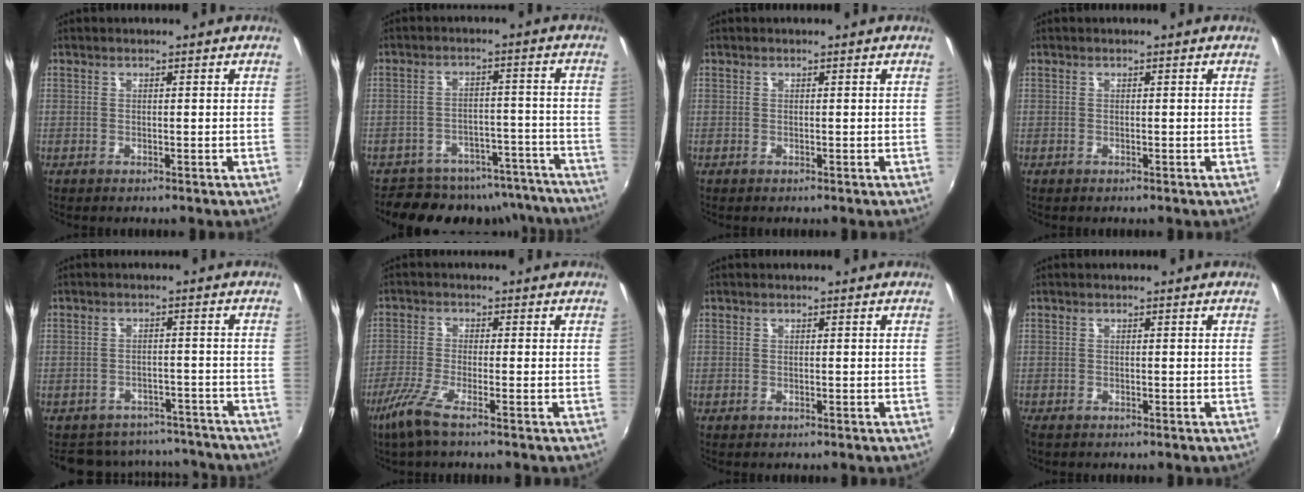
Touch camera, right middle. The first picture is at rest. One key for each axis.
{"total": 15.5, "fx": -13.6, "fy": 6.1, "fz": 4.1, "tx": -0.071, "ty": 0.025, "tz": -0.166}
{"total": 0.0}
{"total": 0.0}
{"total": 13.8, "fx": -12.0, "fy": 6.0, "fz": 3.2, "tx": -0.077, "ty": 0.024, "tz": -0.148}
{"total": 5.8, "fx": -4.0, "fy": 0.1, "fz": 4.2, "tx": -0.105, "ty": -0.015, "tz": -0.083}
{"total": 0.0}
{"total": 0.8, "fx": -0.6, "fy": 0.4, "fz": 0.3, "tx": -0.009, "ty": -0.004, "tz": -0.012}